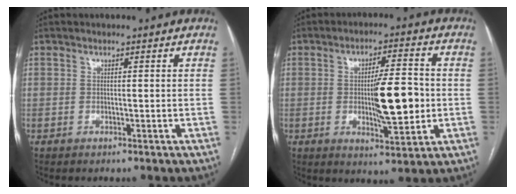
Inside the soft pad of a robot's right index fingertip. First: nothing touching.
{"total": 10.0, "force": [-0.8, 2.0, 9.8], "torque": [-0.156, -0.002, -0.010]}